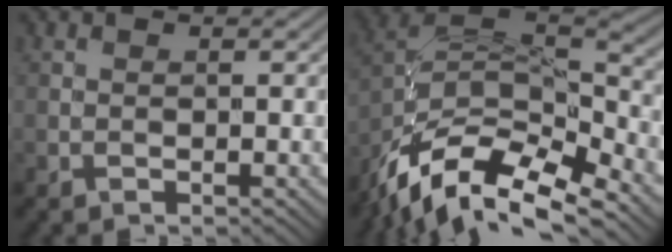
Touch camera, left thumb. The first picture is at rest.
{"total": 15.3, "force": [-9.7, 7.0, 9.5], "torque": [-0.219, -0.016, -0.174]}